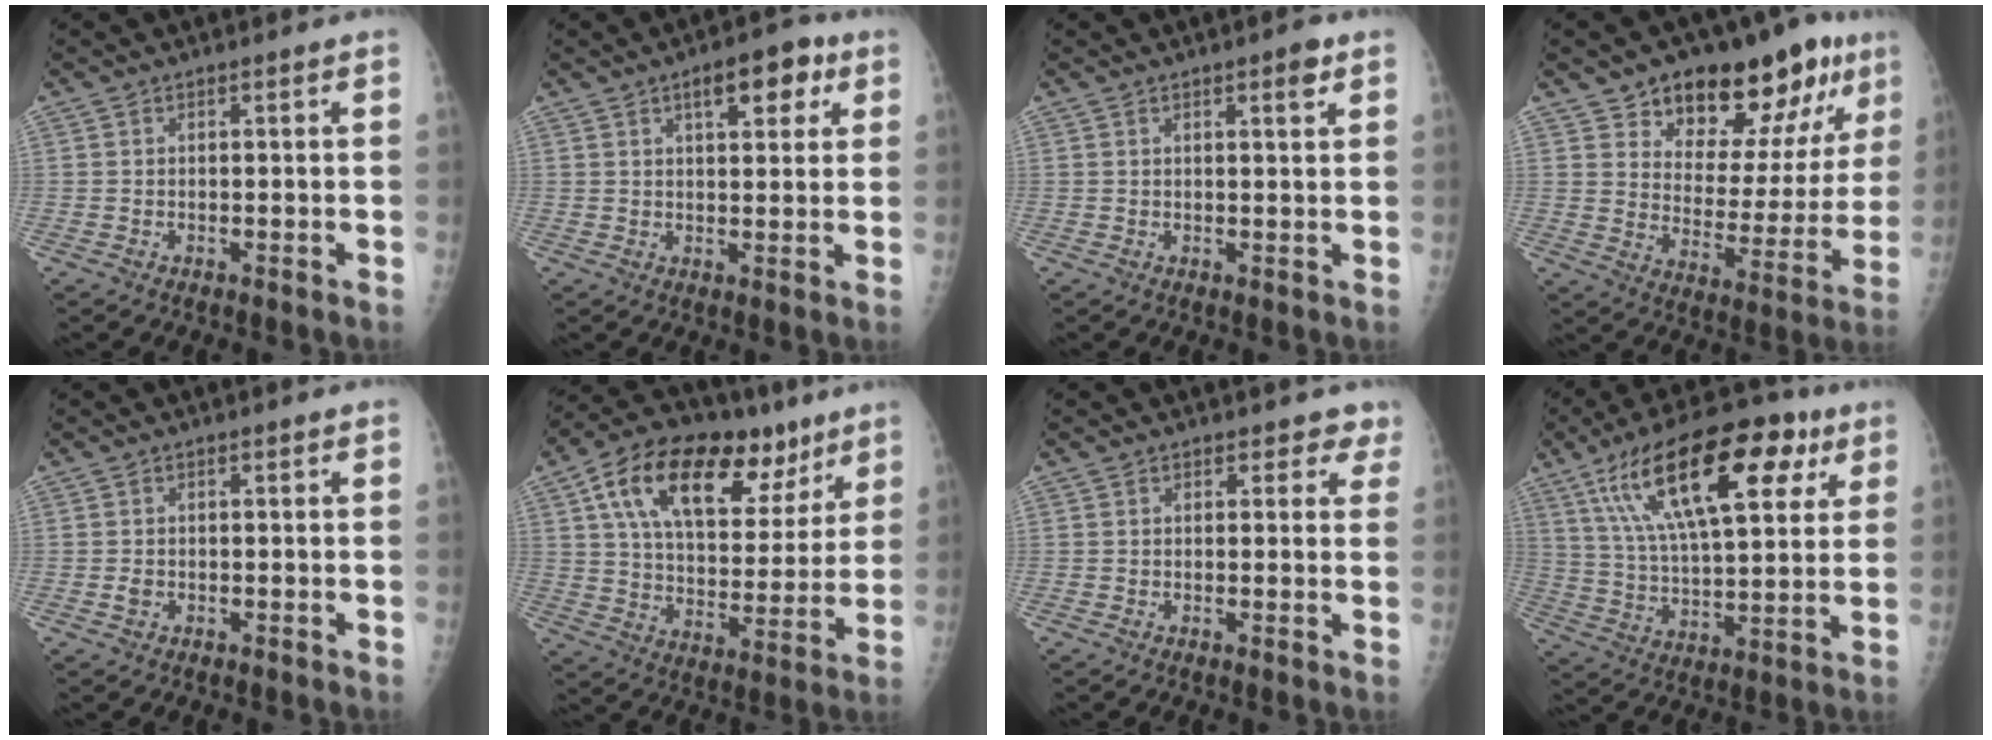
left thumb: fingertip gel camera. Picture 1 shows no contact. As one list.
[{"total": 7.8, "force": [3.7, 3.5, 5.9], "torque": [-0.057, -0.003, 0.046]}, {"total": 2.6, "force": [1.5, 0.7, 2.1], "torque": [-0.024, -0.006, 0.019]}, {"total": 20.1, "force": [12.3, 9.5, 12.9], "torque": [-0.124, -0.055, 0.187]}, {"total": 1.2, "force": [-0.4, 1.0, 0.6], "torque": [-0.005, 0.001, -0.006]}, {"total": 25.2, "force": [12.6, 13.3, 17.2], "torque": [-0.241, -0.003, 0.204]}, {"total": 3.2, "force": [2.4, 2.0, 0.4], "torque": [0.034, -0.010, 0.011]}, {"total": 24.1, "force": [11.1, 10.0, 19.0], "torque": [-0.293, -0.006, 0.185]}]